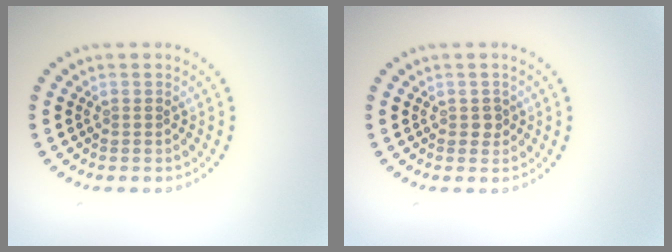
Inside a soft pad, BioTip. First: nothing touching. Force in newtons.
{"total": 0.9, "press": 0.9, "slide": 0.2}